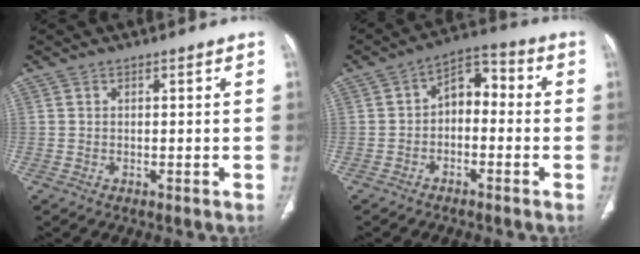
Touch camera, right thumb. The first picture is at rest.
{"total": 7.2, "force": [-0.9, 4.8, 5.3], "torque": [-0.061, 0.041, -0.030]}